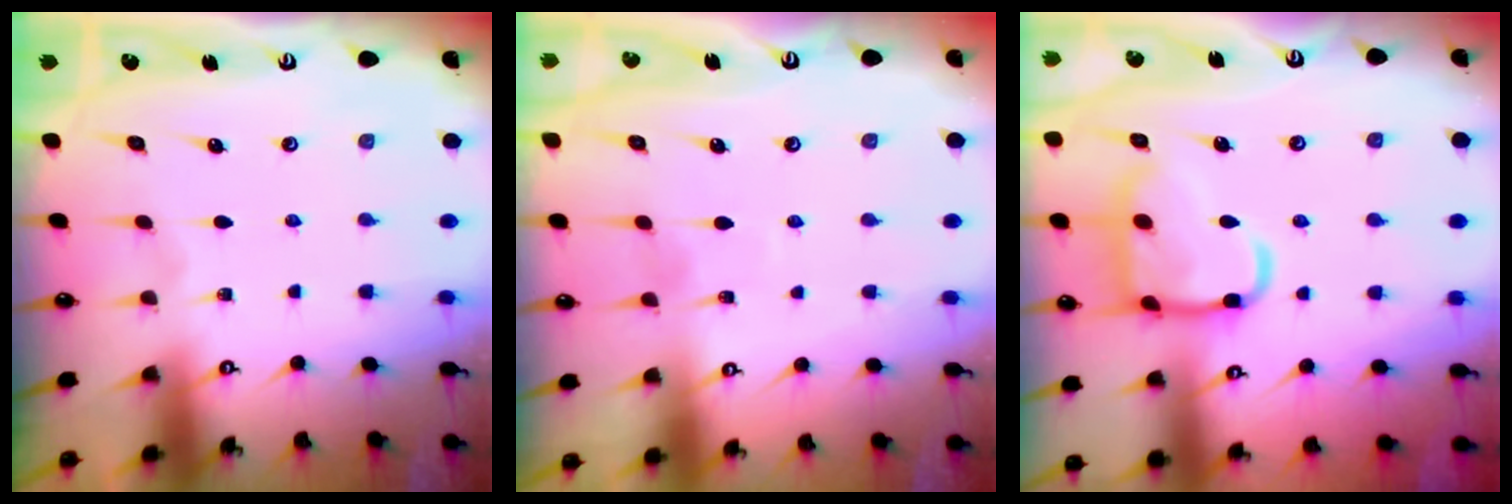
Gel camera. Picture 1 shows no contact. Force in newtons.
{"total": 7.1, "press": 7.0, "slide": 0.8}
{"total": 15.5, "press": 15.4, "slide": 1.3}